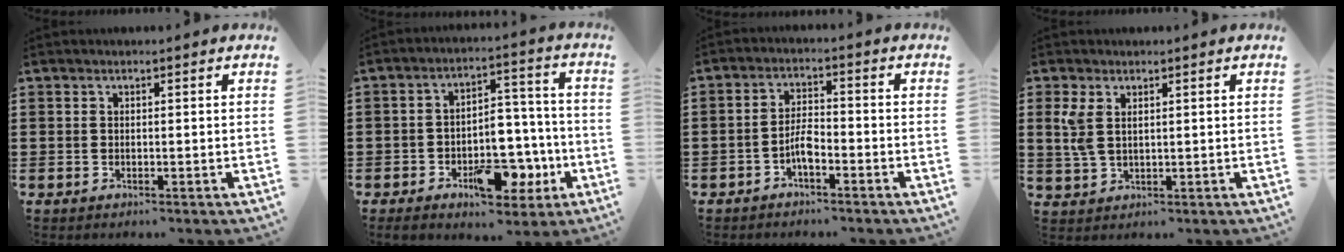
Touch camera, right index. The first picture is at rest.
{"total": 10.3, "force": [-4.6, 5.8, 7.3], "torque": [-0.092, 0.017, -0.073]}
{"total": 3.0, "force": [-1.6, 0.9, 2.4], "torque": [-0.053, 0.000, -0.032]}
{"total": 3.9, "force": [1.5, 2.0, 3.0], "torque": [-0.079, 0.001, 0.022]}